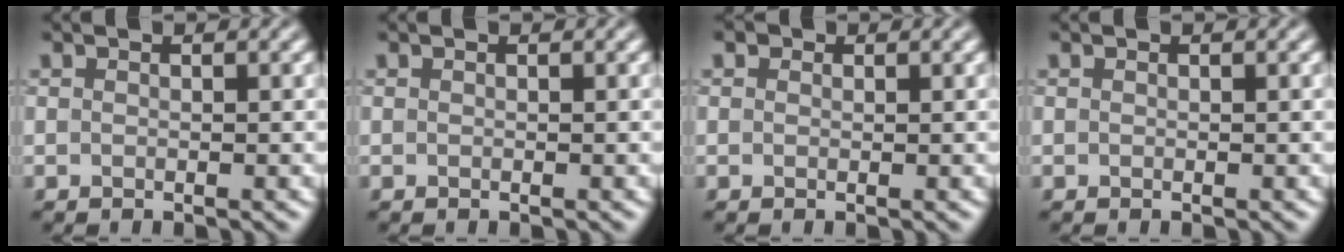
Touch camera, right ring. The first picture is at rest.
{"total": 0.0}
{"total": 0.9, "force": [0.5, 0.7, 0.4], "torque": [-0.005, 0.002, -0.008]}
{"total": 0.0}